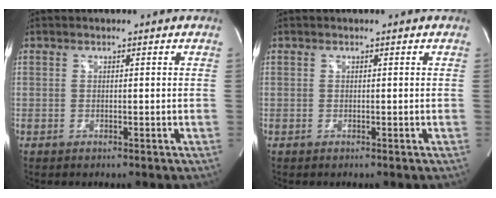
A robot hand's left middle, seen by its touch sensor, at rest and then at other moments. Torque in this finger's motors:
{"motor_torque": [0.07, 0.22, -0.12, 0.00]}